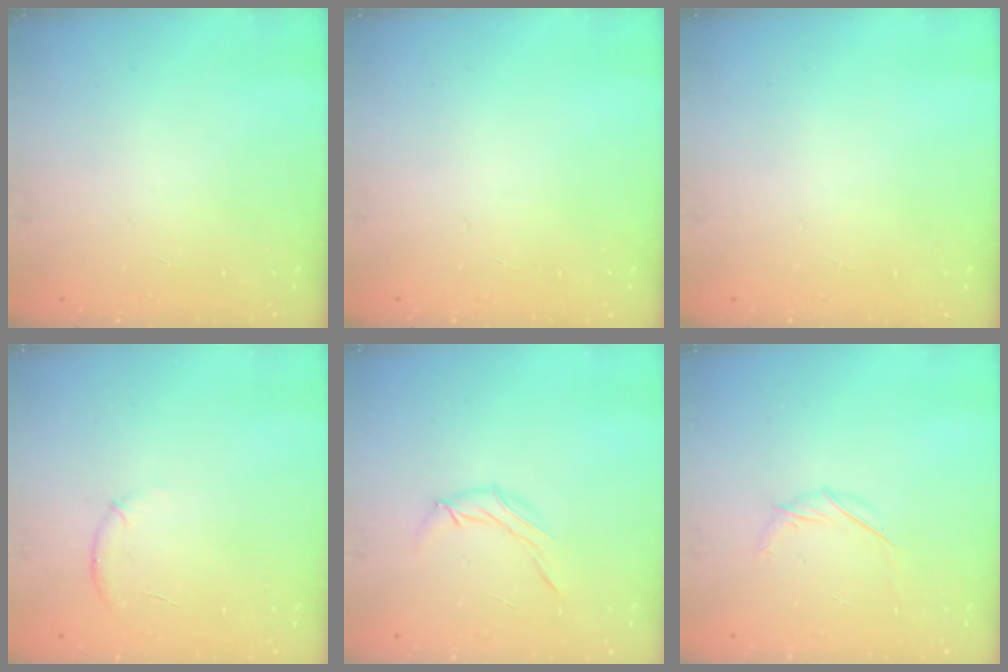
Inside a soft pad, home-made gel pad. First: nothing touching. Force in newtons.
{"total": 0.0}
{"total": 0.0}
{"total": 5.8, "press": 5.4, "slide": 2.2}
{"total": 6.6, "press": 6.6, "slide": 0.6}
{"total": 4.8, "press": 4.7, "slide": 1.1}